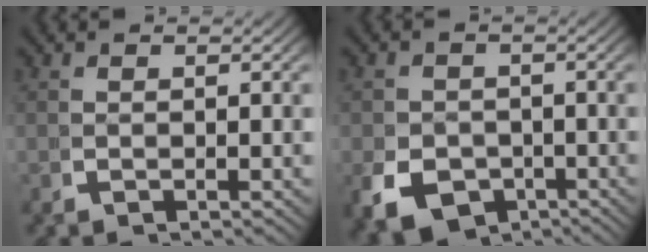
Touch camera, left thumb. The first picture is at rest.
{"total": 7.9, "force": [-4.0, 5.9, 3.3], "torque": [-0.065, -0.037, -0.056]}